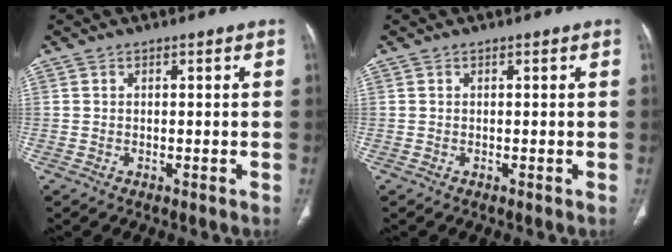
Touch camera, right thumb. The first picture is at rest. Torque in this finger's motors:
{"motor_torque": [0.00, 0.00, 0.00, 0.00, 0.03]}